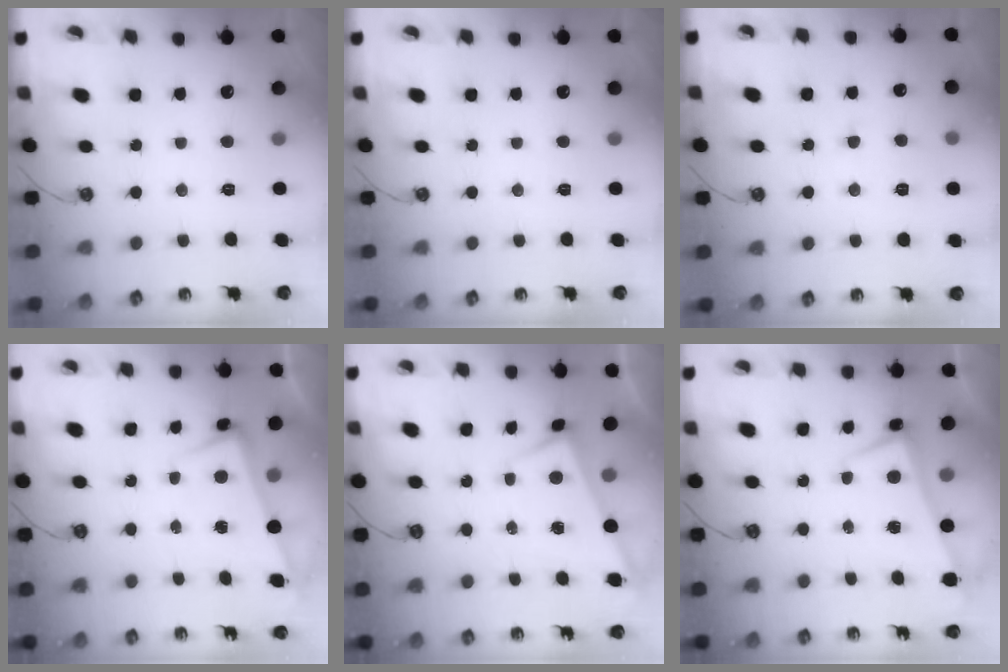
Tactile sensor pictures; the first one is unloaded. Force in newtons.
{"total": 0.0}
{"total": 2.5, "press": 2.4, "slide": 0.7}
{"total": 2.3, "press": 2.2, "slide": 0.7}
{"total": 3.1, "press": 3.1, "slide": 0.2}
{"total": 1.2, "press": 0.8, "slide": 0.9}